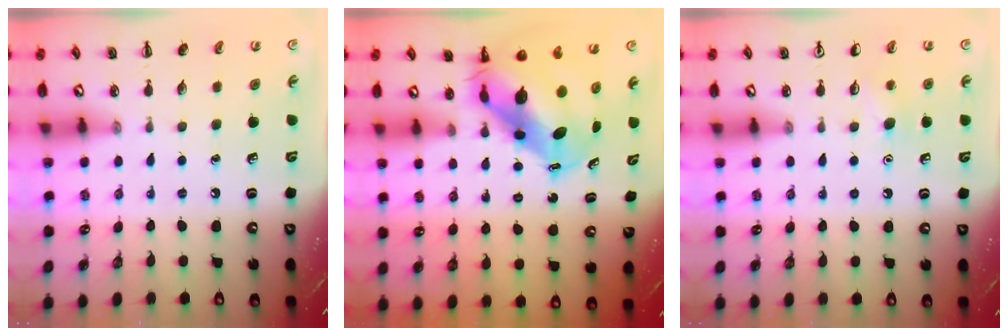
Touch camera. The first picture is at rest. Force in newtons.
{"total": 9.7, "press": 9.3, "slide": 2.8}
{"total": 5.2, "press": 5.0, "slide": 1.4}